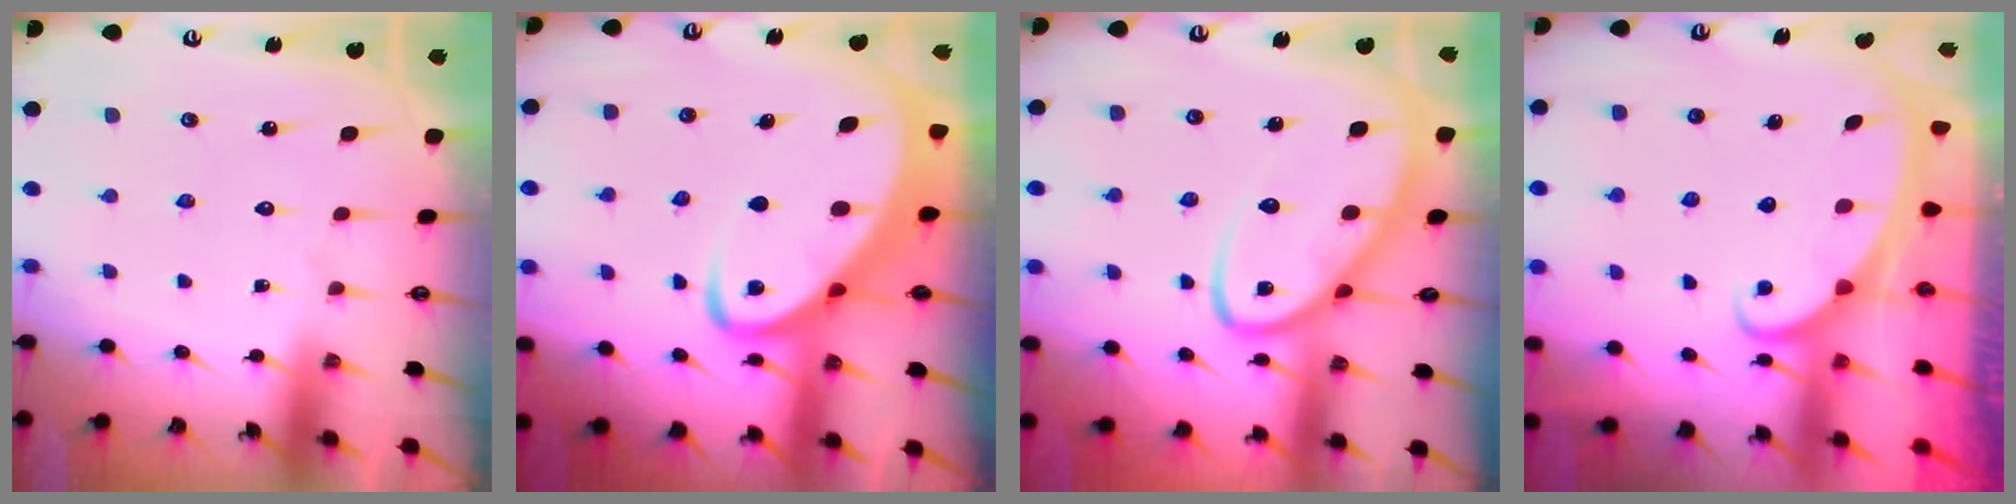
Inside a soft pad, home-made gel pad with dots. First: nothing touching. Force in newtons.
{"total": 5.3, "press": 5.3, "slide": 0.6}
{"total": 9.2, "press": 9.1, "slide": 1.1}
{"total": 2.3, "press": 2.3, "slide": 0.3}